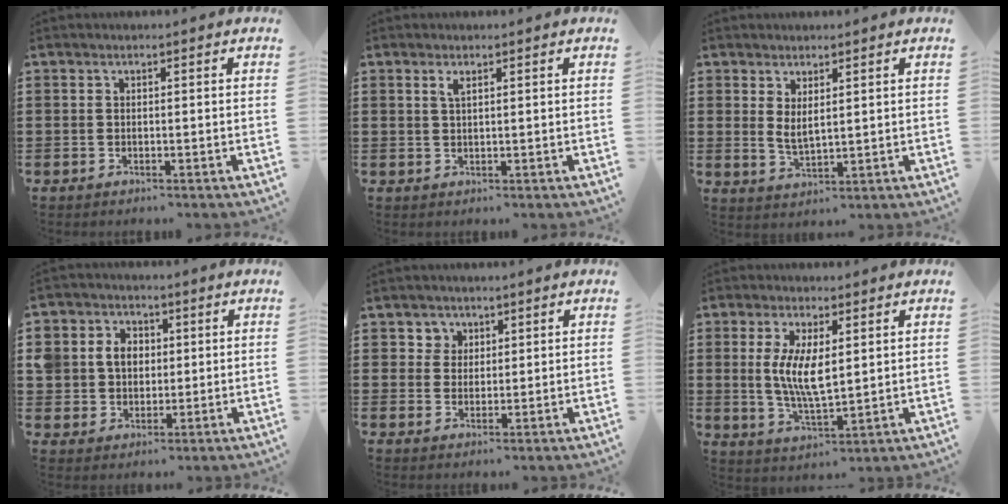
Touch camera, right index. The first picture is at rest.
{"total": 1.3, "force": [0.7, 0.2, 1.0], "torque": [-0.022, 0.002, 0.011]}
{"total": 2.8, "force": [1.5, 0.9, 2.2], "torque": [-0.045, 0.001, 0.029]}
{"total": 6.0, "force": [1.1, 5.4, 2.3], "torque": [-0.082, 0.013, 0.014]}
{"total": 2.8, "force": [1.5, 2.4, 0.1], "torque": [-0.007, 0.007, 0.026]}
{"total": 7.2, "force": [1.0, 2.6, 6.7], "torque": [-0.120, 0.002, 0.017]}